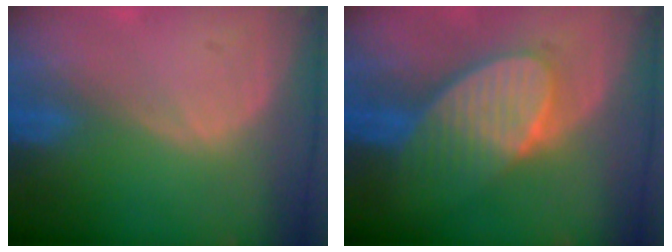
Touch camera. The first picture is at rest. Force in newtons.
{"total": 7.8, "press": 7.4, "slide": 2.4}